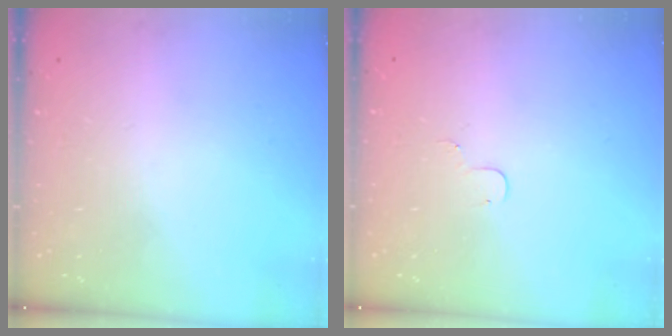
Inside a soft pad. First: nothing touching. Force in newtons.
{"total": 3.3, "press": 3.3, "slide": 0.3}